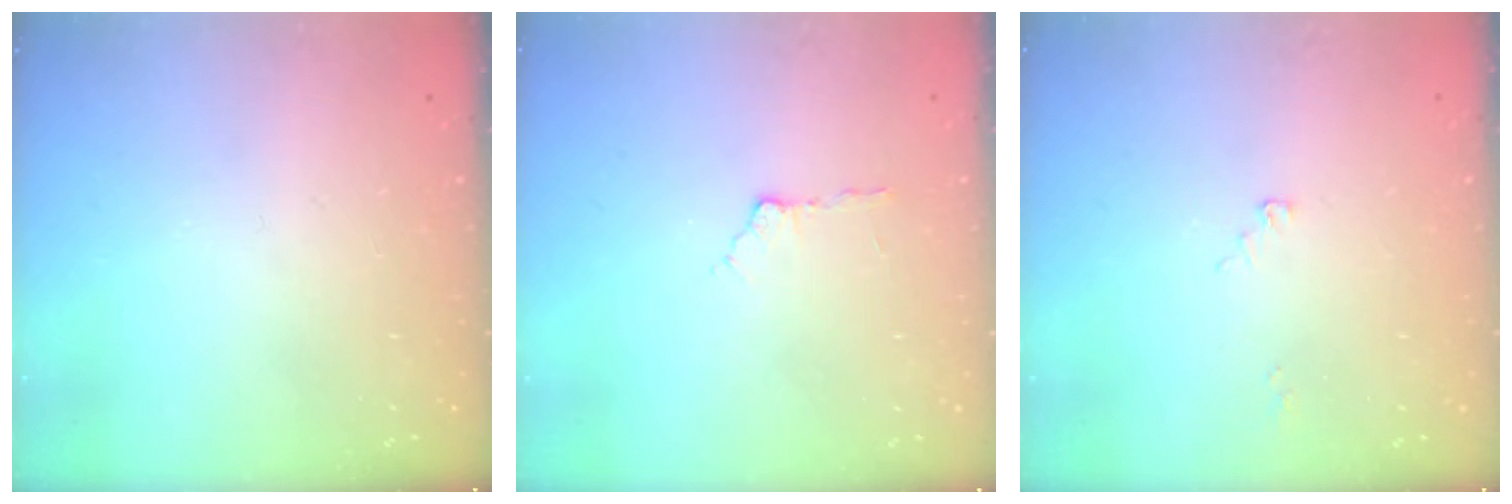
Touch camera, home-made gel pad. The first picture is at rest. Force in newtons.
{"total": 4.5, "press": 4.5, "slide": 0.6}
{"total": 2.1, "press": 2.1, "slide": 0.2}